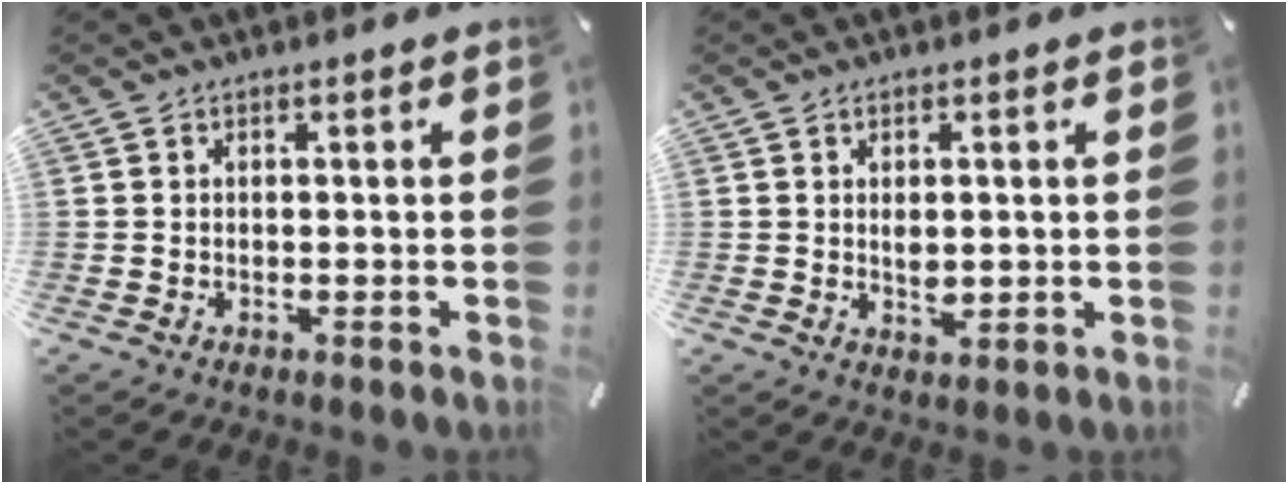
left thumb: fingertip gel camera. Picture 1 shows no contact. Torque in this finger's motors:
{"motor_torque": [0.37, 0.36, 0.19, -0.48, 0.00]}